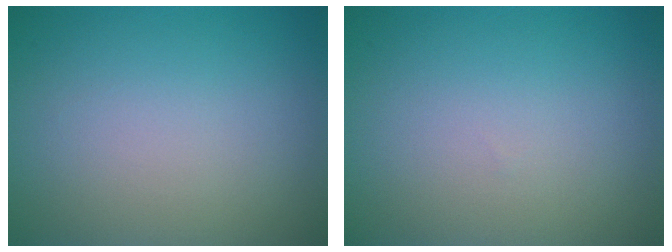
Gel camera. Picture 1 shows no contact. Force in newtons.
{"total": 0.0}